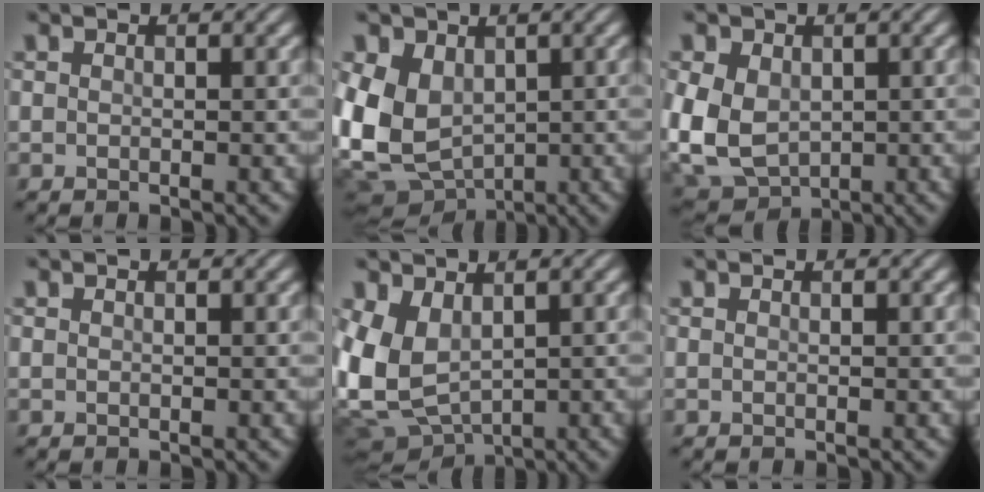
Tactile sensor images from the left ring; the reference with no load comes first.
{"total": 8.7, "force": [0.1, 6.4, 5.9], "torque": [-0.141, -0.015, 0.006]}
{"total": 8.4, "force": [-0.1, 6.2, 5.8], "torque": [-0.144, -0.006, -0.008]}
{"total": 0.0}
{"total": 6.3, "force": [0.6, 4.1, 4.7], "torque": [-0.112, -0.011, 0.011]}
{"total": 0.0}